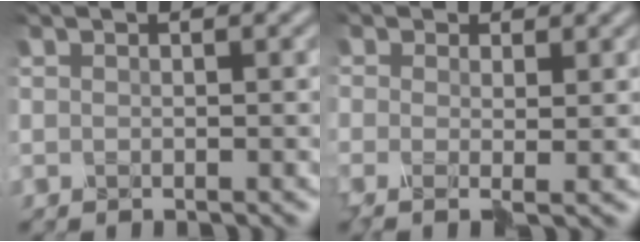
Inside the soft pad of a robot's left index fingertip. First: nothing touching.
{"total": 2.5, "force": [0.4, 1.0, 2.3], "torque": [-0.023, 0.010, -0.004]}